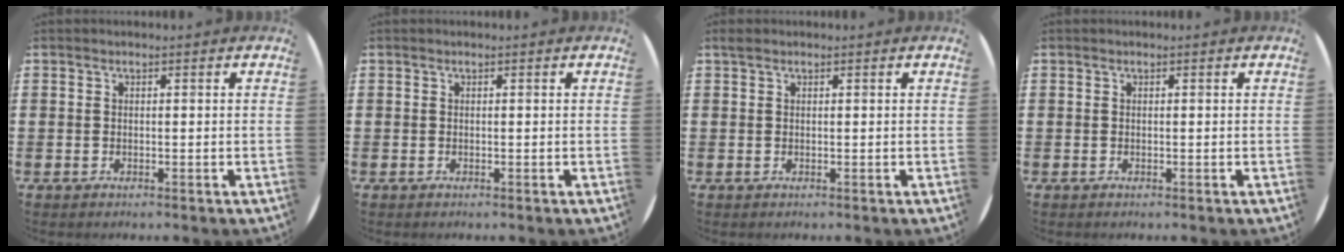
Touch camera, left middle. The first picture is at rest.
{"total": 0.0}
{"total": 0.6, "force": [0.5, 0.3, 0.2], "torque": [0.003, -0.001, 0.008]}
{"total": 0.0}